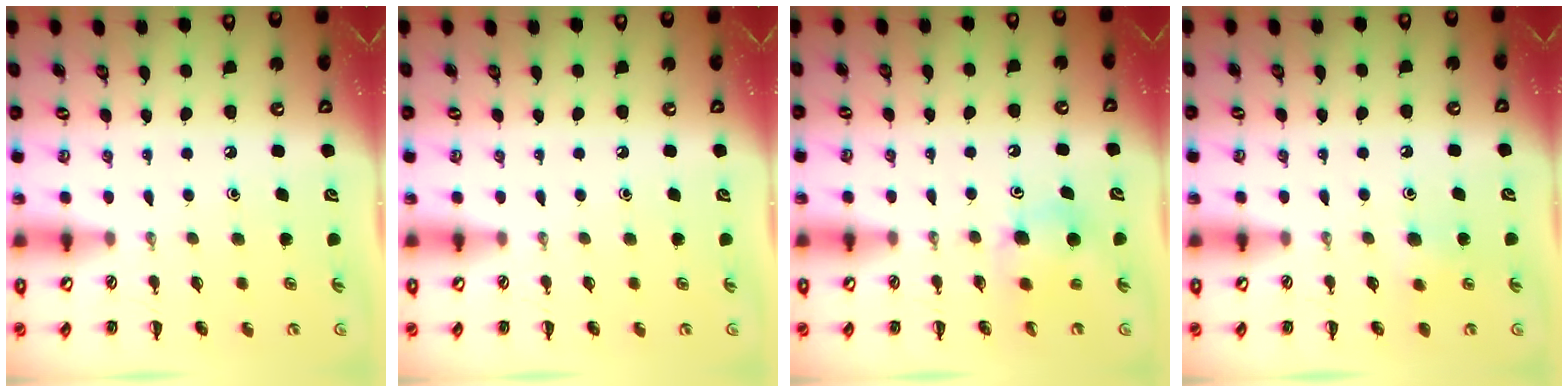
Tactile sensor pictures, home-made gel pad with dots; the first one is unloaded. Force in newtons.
{"total": 0.0}
{"total": 6.9, "press": 6.8, "slide": 1.0}
{"total": 6.4, "press": 6.1, "slide": 2.0}